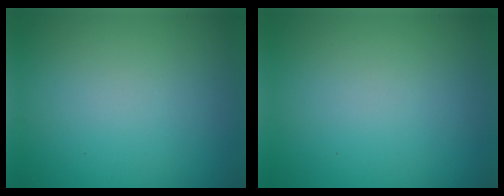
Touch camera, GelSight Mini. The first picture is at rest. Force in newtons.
{"total": 0.0}